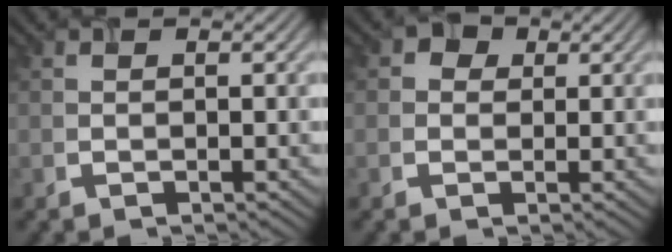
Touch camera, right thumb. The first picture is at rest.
{"total": 2.1, "force": [0.6, 1.9, 0.5], "torque": [-0.003, -0.002, 0.003]}